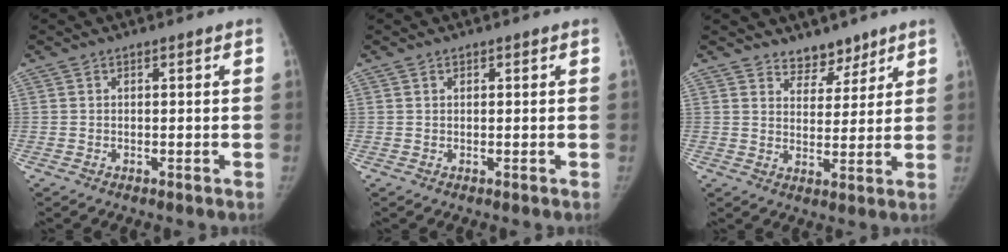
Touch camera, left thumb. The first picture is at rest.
{"total": 0.5, "force": [0.4, 0.3, 0.1], "torque": [-0.002, -0.002, 0.006]}
{"total": 5.4, "force": [4.5, 2.9, 0.8], "torque": [0.020, -0.034, 0.074]}